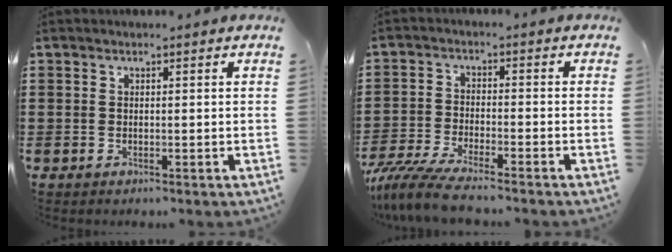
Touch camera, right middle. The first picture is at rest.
{"total": 6.2, "force": [-5.6, -0.1, 2.7], "torque": [-0.074, -0.020, -0.114]}